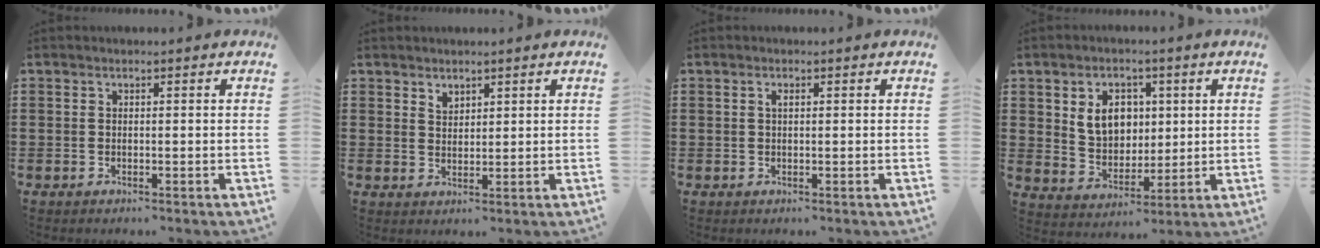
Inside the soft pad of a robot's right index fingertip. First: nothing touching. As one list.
[{"total": 1.9, "force": [1.6, 0.9, 0.2], "torque": [-0.007, 0.002, 0.032]}, {"total": 0.8, "force": [0.3, 0.3, 0.7], "torque": [-0.016, 0.002, 0.004]}, {"total": 7.1, "force": [1.9, 5.5, 4.0], "torque": [-0.084, 0.011, 0.031]}]